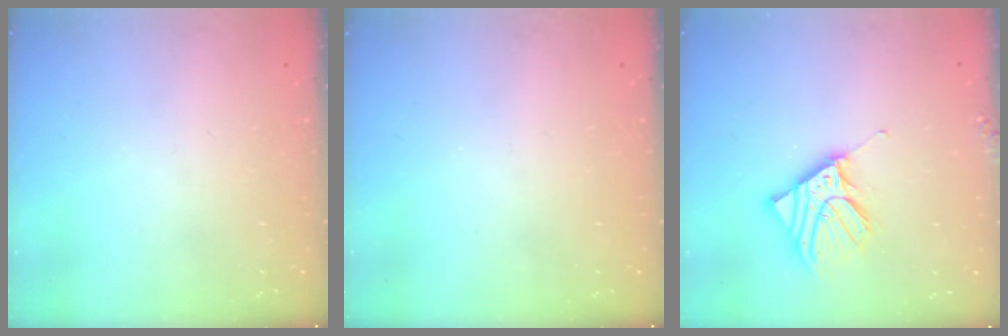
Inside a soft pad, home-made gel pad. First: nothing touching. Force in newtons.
{"total": 0.0}
{"total": 11.1, "press": 10.9, "slide": 2.2}